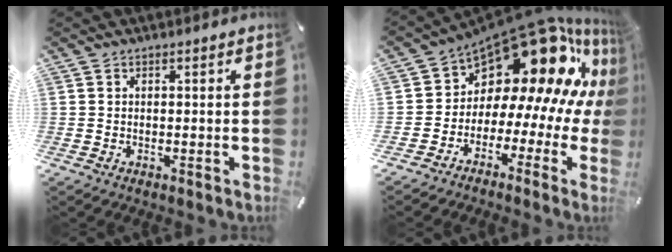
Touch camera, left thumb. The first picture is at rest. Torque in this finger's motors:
{"motor_torque": [1.79, 3.21, 0.91, 0.83, 0.04]}